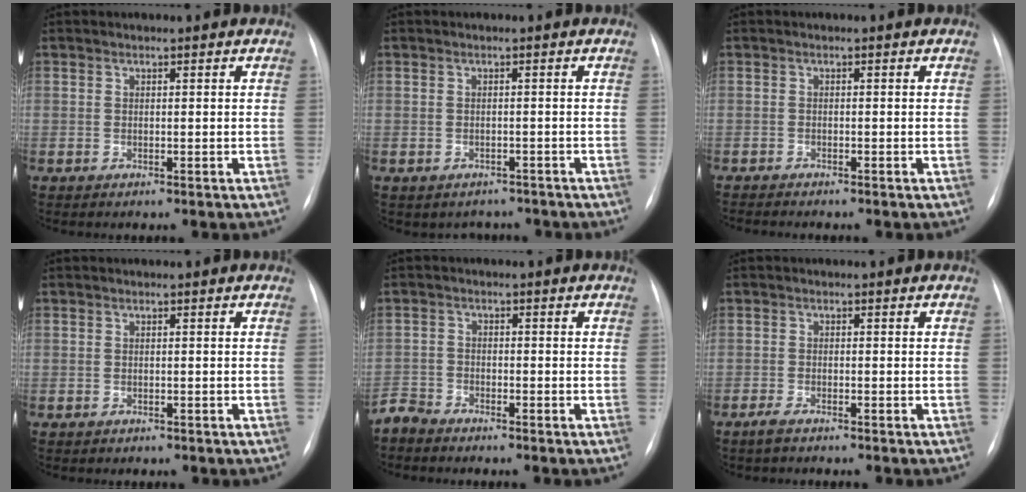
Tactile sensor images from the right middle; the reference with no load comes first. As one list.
[{"total": 3.4, "force": [-2.8, 1.9, 0.0], "torque": [0.000, 0.014, -0.033]}, {"total": 2.5, "force": [-2.3, 0.1, 0.9], "torque": [-0.011, -0.005, -0.032]}, {"total": 0.7, "force": [-0.5, 0.5, 0.2], "torque": [-0.013, 0.002, -0.002]}, {"total": 2.8, "force": [-2.7, 0.6, -0.2], "torque": [0.006, -0.007, -0.054]}, {"total": 1.7, "force": [-1.5, 0.3, 0.8], "torque": [-0.026, -0.004, -0.026]}]